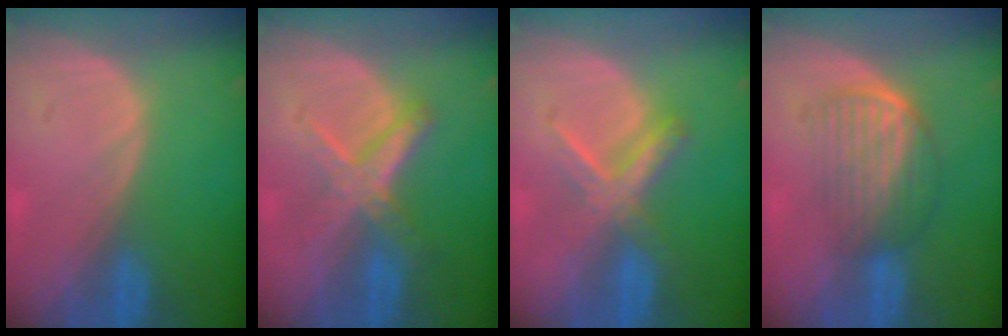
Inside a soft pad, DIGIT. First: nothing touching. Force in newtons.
{"total": 6.4, "press": 5.7, "slide": 3.0}
{"total": 5.5, "press": 5.4, "slide": 1.1}
{"total": 7.2, "press": 6.0, "slide": 4.0}